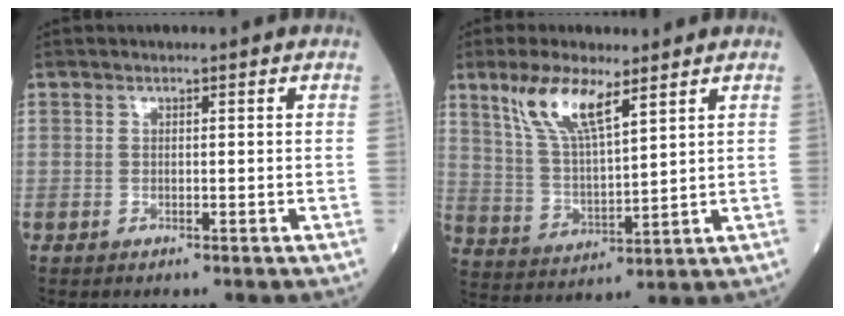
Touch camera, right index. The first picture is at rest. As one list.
[{"total": 10.4, "force": [6.3, 2.7, 7.8], "torque": [-0.169, 0.009, 0.132]}]